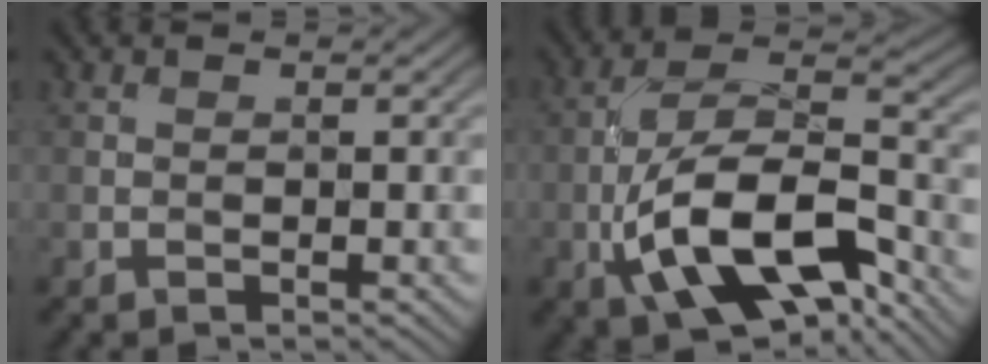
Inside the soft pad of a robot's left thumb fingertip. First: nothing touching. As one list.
[{"total": 14.7, "force": [-5.9, 6.7, 11.7], "torque": [-0.224, -0.008, -0.115]}]